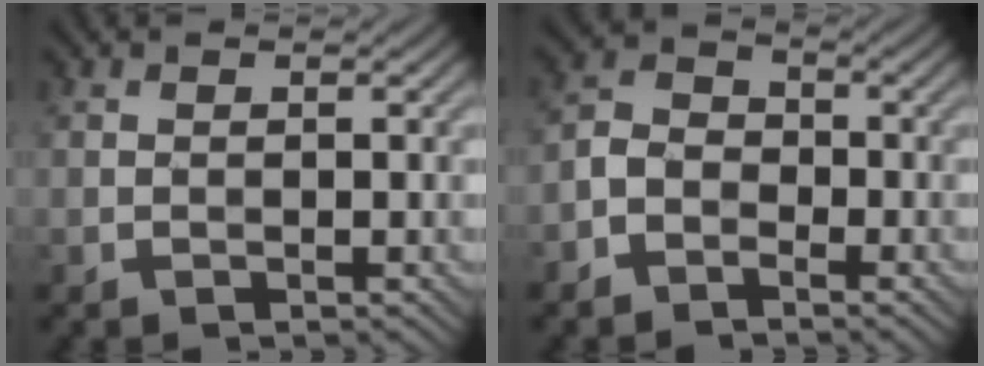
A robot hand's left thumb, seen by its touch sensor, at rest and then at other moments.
{"total": 3.6, "force": [-2.1, 2.5, 1.3], "torque": [-0.038, 0.006, -0.052]}